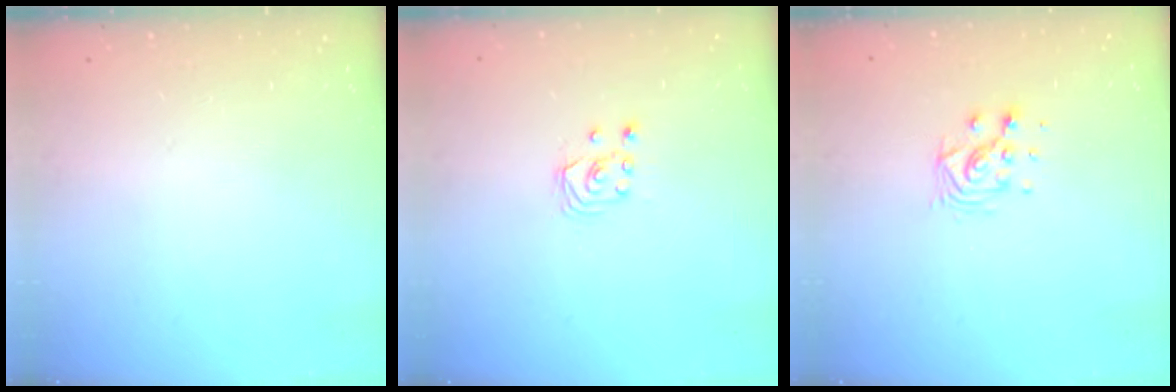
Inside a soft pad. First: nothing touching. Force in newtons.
{"total": 2.6, "press": 2.6, "slide": 0.3}
{"total": 7.0, "press": 7.0, "slide": 0.2}